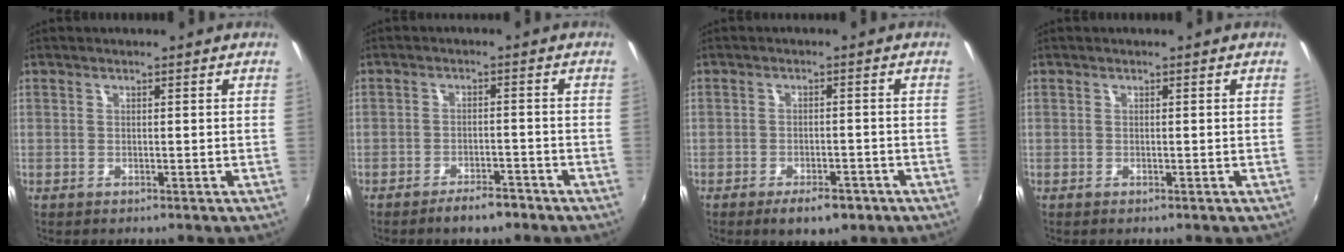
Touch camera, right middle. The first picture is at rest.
{"total": 4.8, "force": [-3.8, 1.5, 2.5], "torque": [-0.055, 0.000, -0.058]}
{"total": 6.3, "force": [-4.2, 2.5, 3.9], "torque": [-0.082, -0.010, -0.059]}
{"total": 0.0}